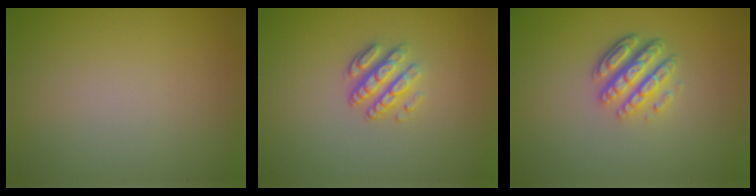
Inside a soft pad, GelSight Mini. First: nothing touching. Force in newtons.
{"total": 3.3, "press": 2.4, "slide": 2.3}
{"total": 4.5, "press": 3.4, "slide": 3.1}